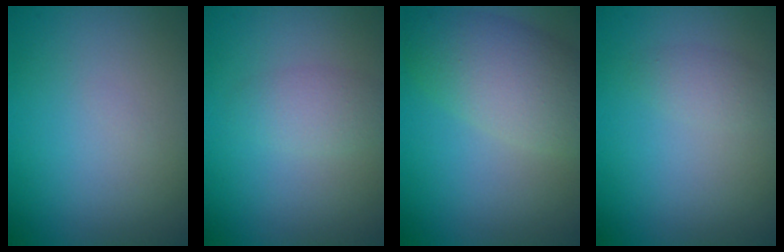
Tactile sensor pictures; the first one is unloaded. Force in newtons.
{"total": 2.0, "press": 2.0, "slide": 0.0}
{"total": 5.9, "press": 5.8, "slide": 0.4}
{"total": 1.4, "press": 1.4, "slide": 0.1}